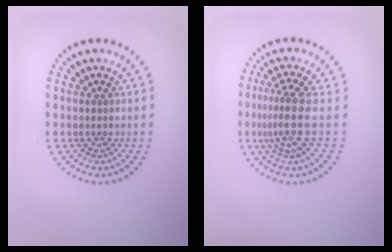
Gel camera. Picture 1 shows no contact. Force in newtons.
{"total": 3.7, "press": 2.7, "slide": 2.5}